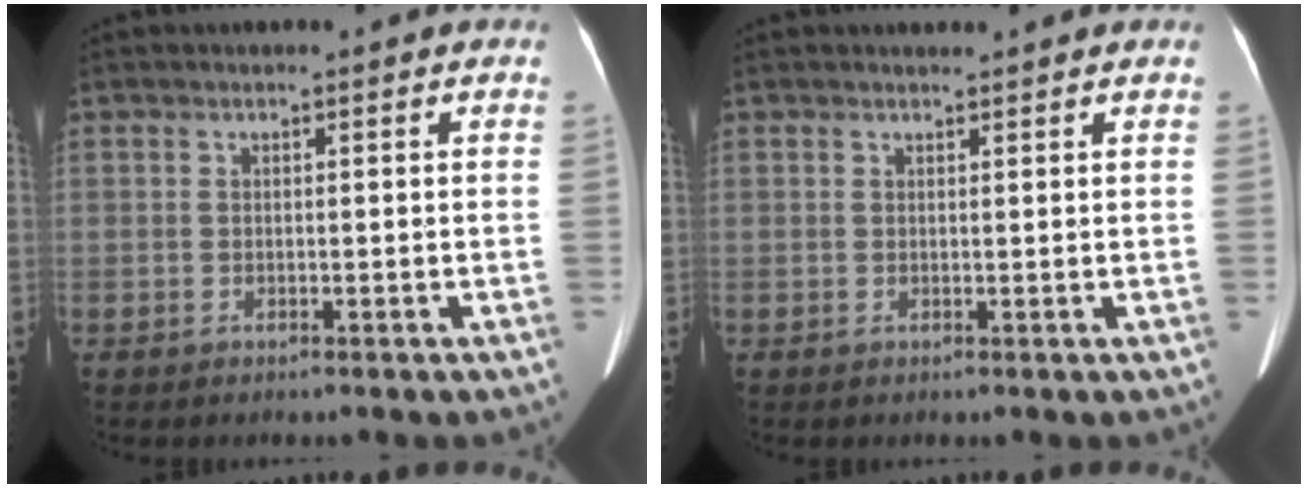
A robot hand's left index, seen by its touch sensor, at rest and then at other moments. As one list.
[{"total": 1.9, "force": [1.8, 0.0, 0.4], "torque": [-0.009, 0.010, 0.027]}]